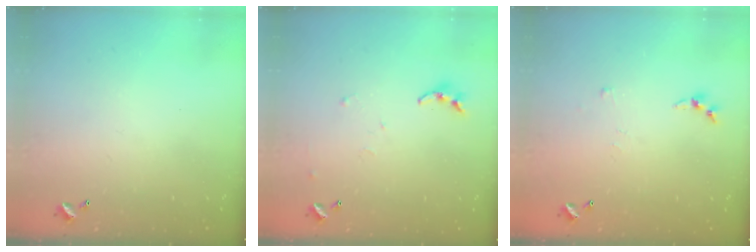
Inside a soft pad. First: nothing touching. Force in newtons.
{"total": 4.1, "press": 4.1, "slide": 0.4}
{"total": 3.7, "press": 3.7, "slide": 0.5}